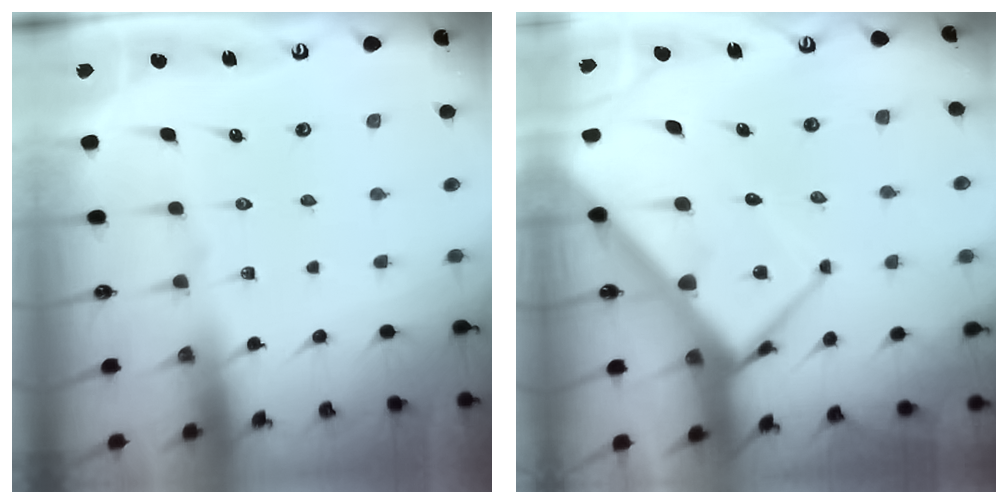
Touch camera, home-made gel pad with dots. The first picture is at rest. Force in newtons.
{"total": 11.8, "press": 11.7, "slide": 1.1}